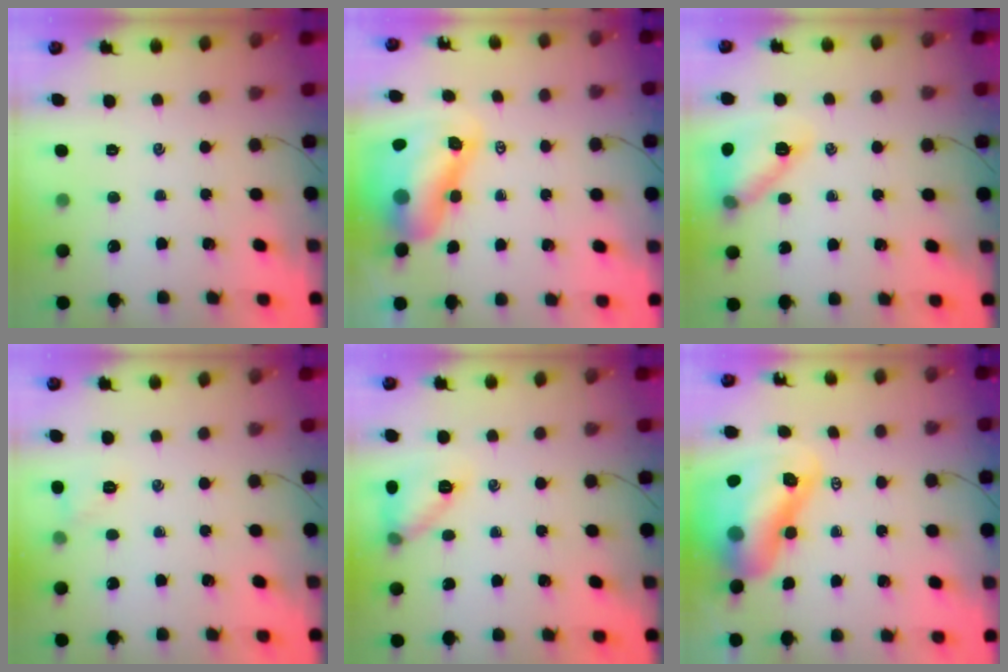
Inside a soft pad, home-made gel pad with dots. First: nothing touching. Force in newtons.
{"total": 12.8, "press": 12.1, "slide": 4.2}
{"total": 14.2, "press": 14.1, "slide": 1.6}
{"total": 5.7, "press": 5.6, "slide": 1.2}
{"total": 10.5, "press": 10.4, "slide": 0.7}
{"total": 17.0, "press": 16.3, "slide": 4.8}